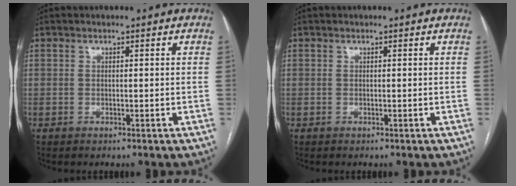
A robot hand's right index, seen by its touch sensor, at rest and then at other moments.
{"total": 0.0}